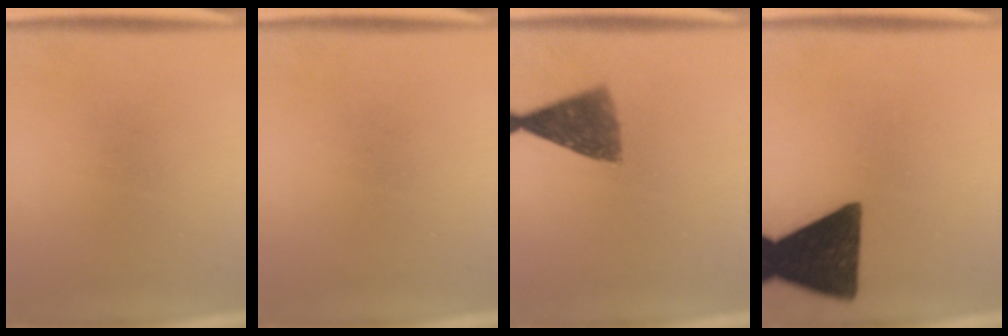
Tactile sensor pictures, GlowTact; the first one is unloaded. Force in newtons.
{"total": 0.0}
{"total": 7.8}
{"total": 15.0}